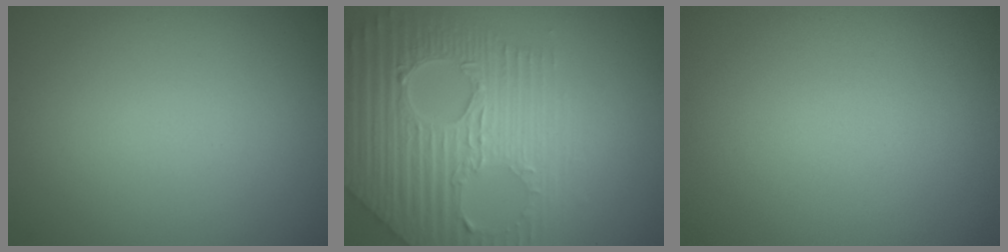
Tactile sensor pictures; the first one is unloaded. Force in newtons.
{"total": 8.0, "press": 5.7, "slide": 5.6}
{"total": 0.0}